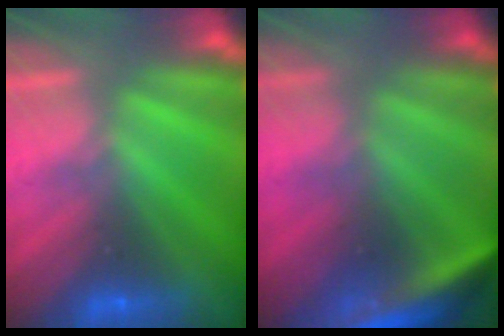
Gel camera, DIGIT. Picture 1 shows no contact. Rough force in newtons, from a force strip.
{"total": 4.6}